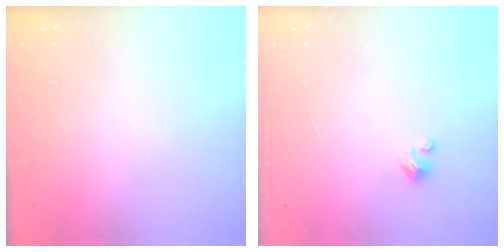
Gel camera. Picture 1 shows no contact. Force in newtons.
{"total": 1.5, "press": 1.5, "slide": 0.1}